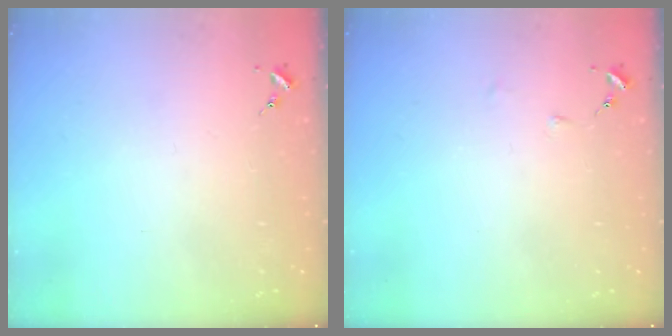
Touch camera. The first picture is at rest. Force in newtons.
{"total": 0.0}